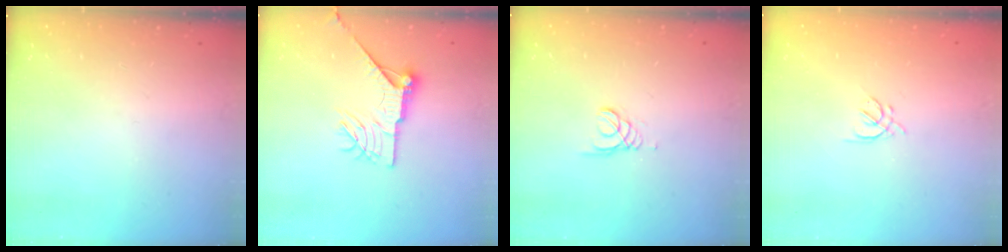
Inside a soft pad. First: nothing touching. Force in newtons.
{"total": 11.6, "press": 11.5, "slide": 1.2}
{"total": 1.5, "press": 1.5, "slide": 0.1}
{"total": 2.8, "press": 2.8, "slide": 0.7}